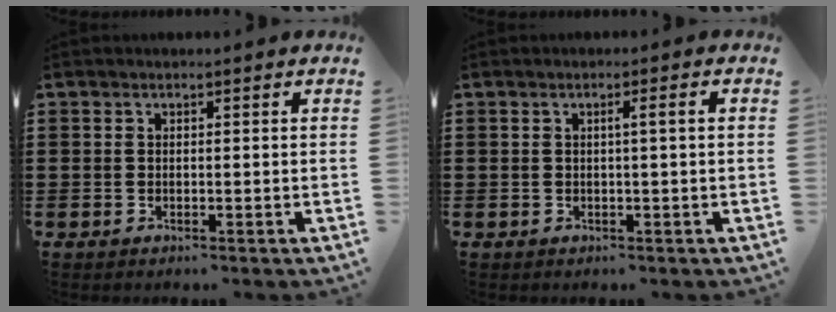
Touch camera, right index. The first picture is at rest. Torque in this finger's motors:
{"motor_torque": [0.51, 0.15, 0.08, 0.06]}